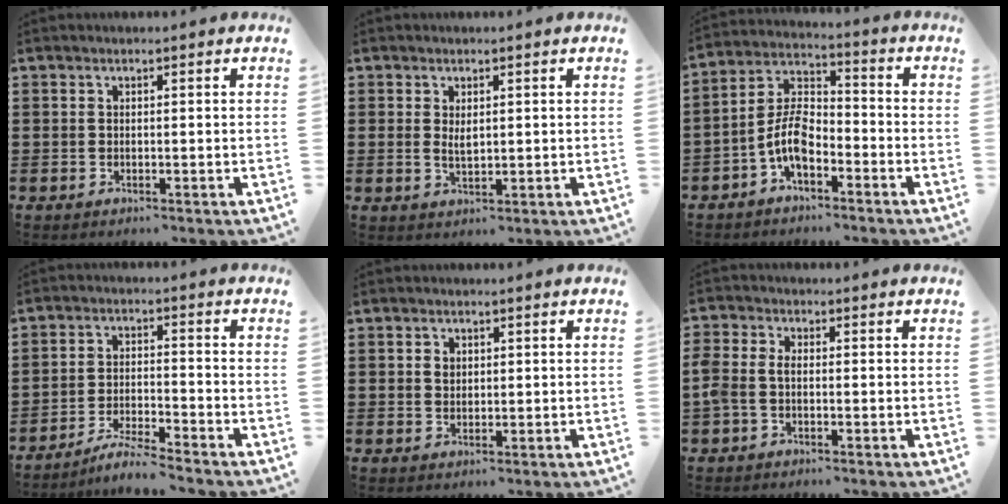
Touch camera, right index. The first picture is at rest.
{"total": 2.0, "force": [0.4, 0.9, 1.7], "torque": [-0.035, 0.003, 0.007]}
{"total": 7.4, "force": [-3.4, 3.6, 5.5], "torque": [-0.129, 0.005, -0.072]}
{"total": 4.7, "force": [-4.4, -0.4, 1.5], "torque": [-0.035, -0.007, -0.087]}
{"total": 1.3, "force": [0.4, 1.1, 0.6], "torque": [-0.014, 0.006, 0.008]}
{"total": 2.6, "force": [-0.7, 1.7, 1.8], "torque": [-0.050, -0.002, -0.018]}